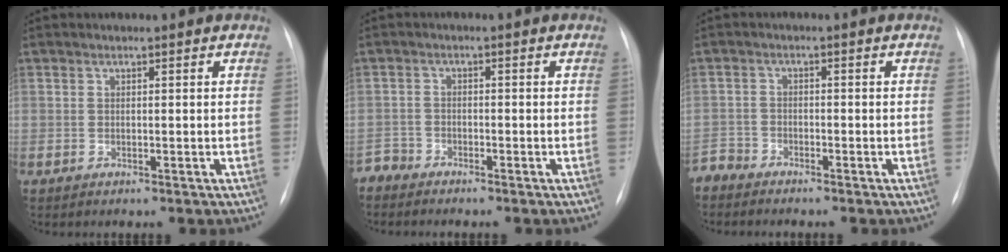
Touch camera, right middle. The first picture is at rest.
{"total": 2.3, "force": [-2.2, 0.2, -0.7], "torque": [0.020, -0.008, -0.045]}
{"total": 3.1, "force": [-3.0, 0.5, -0.5], "torque": [0.015, -0.009, -0.061]}